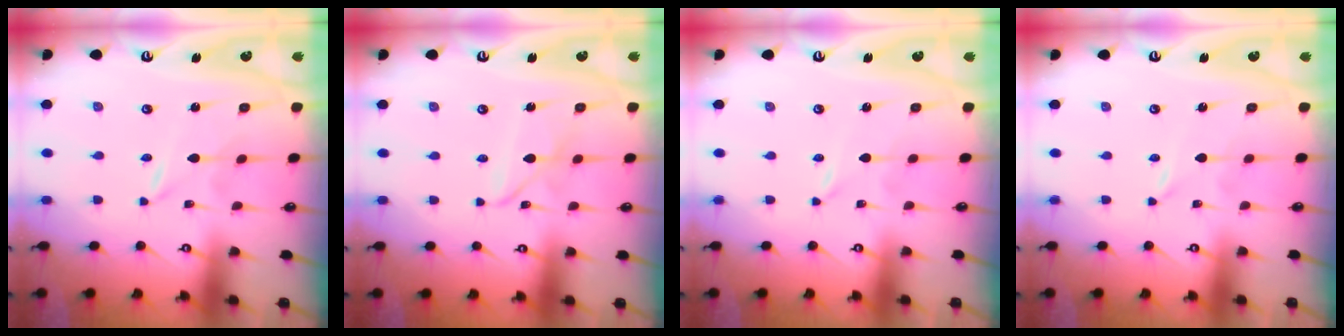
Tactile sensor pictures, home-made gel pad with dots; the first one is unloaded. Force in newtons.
{"total": 4.3, "press": 4.2, "slide": 0.4}
{"total": 0.0}
{"total": 0.0}